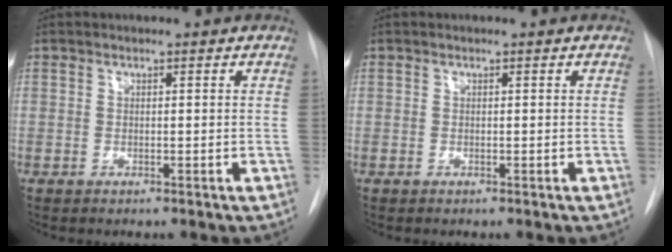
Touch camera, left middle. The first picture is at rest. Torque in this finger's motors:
{"motor_torque": [0.09, -0.07, 0.03, 0.01]}